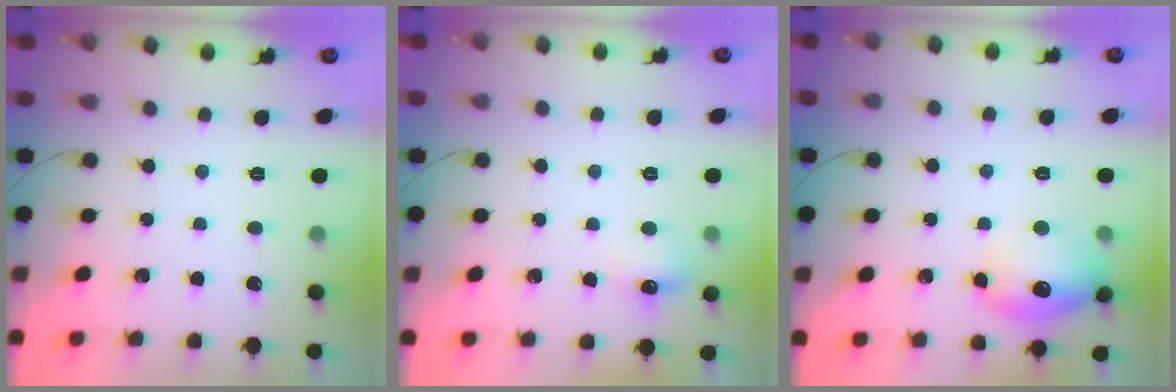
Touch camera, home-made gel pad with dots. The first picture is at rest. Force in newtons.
{"total": 6.5, "press": 6.2, "slide": 1.9}
{"total": 14.8, "press": 14.8, "slide": 1.0}